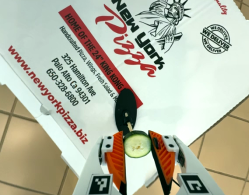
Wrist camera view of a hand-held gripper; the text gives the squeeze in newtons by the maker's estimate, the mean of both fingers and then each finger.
{"total": 7.6, "left": 7.4, "right": 7.8}